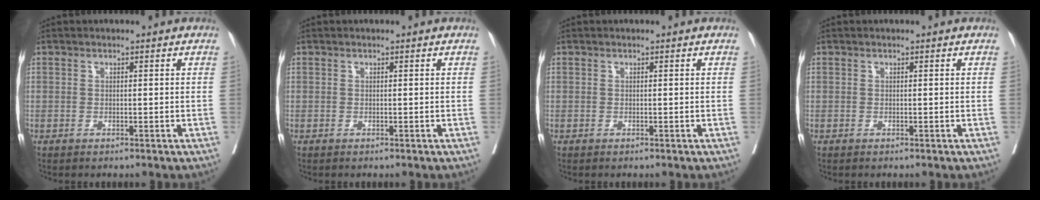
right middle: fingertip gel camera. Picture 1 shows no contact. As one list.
[{"total": 0.0}, {"total": 0.0}, {"total": 0.0}]